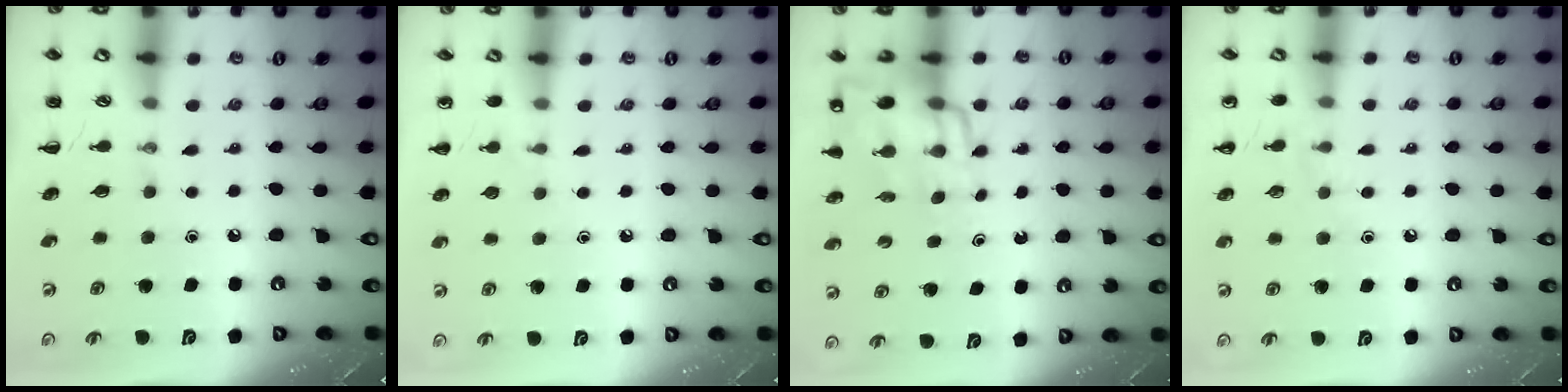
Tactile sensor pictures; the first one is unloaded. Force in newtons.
{"total": 5.0, "press": 4.7, "slide": 1.7}
{"total": 13.5, "press": 12.9, "slide": 4.0}
{"total": 6.1, "press": 5.6, "slide": 2.4}